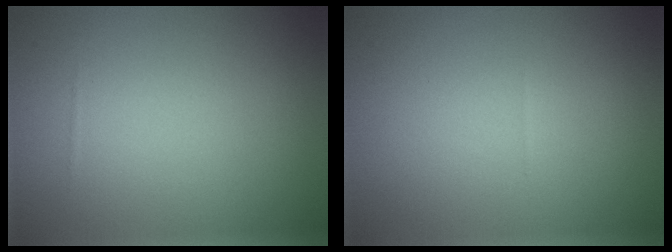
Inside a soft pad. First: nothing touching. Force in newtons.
{"total": 0.0}